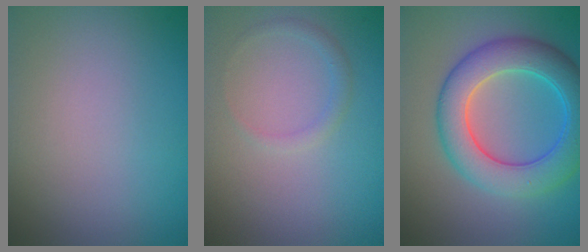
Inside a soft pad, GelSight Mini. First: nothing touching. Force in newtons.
{"total": 1.1, "press": 1.1, "slide": 0.1}
{"total": 7.6, "press": 7.6, "slide": 0.0}